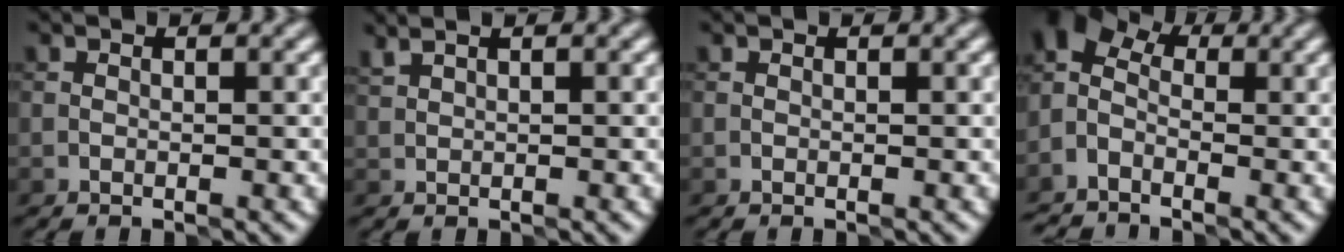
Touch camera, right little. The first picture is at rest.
{"total": 0.9, "force": [0.8, 0.2, 0.2], "torque": [-0.004, 0.004, 0.017]}
{"total": 0.0}
{"total": 4.6, "force": [-2.0, 3.0, 2.9], "torque": [-0.067, 0.005, -0.055]}